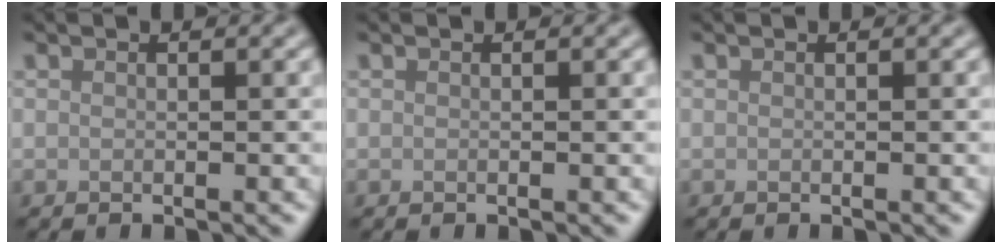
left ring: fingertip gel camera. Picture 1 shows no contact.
{"total": 0.0}
{"total": 0.0}